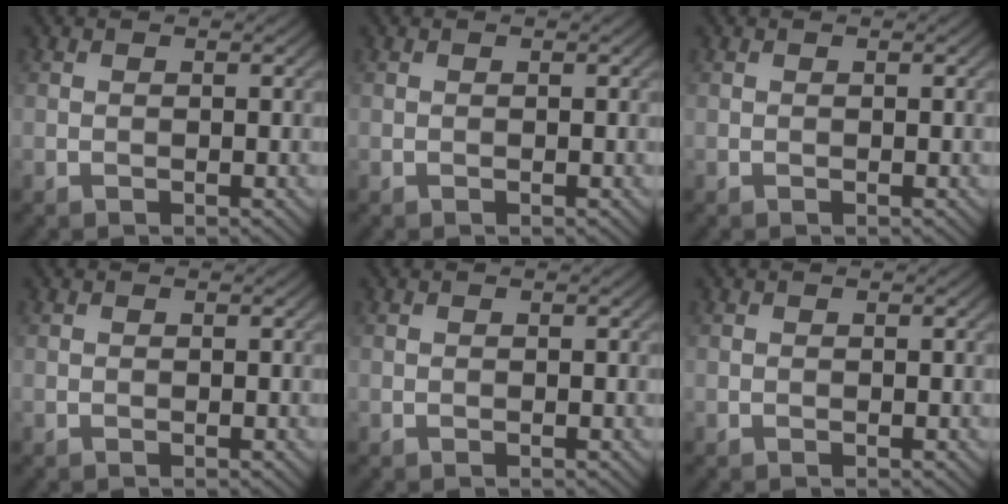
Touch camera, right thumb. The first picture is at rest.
{"total": 0.0}
{"total": 0.0}
{"total": 0.0}
{"total": 0.0}
{"total": 0.0}